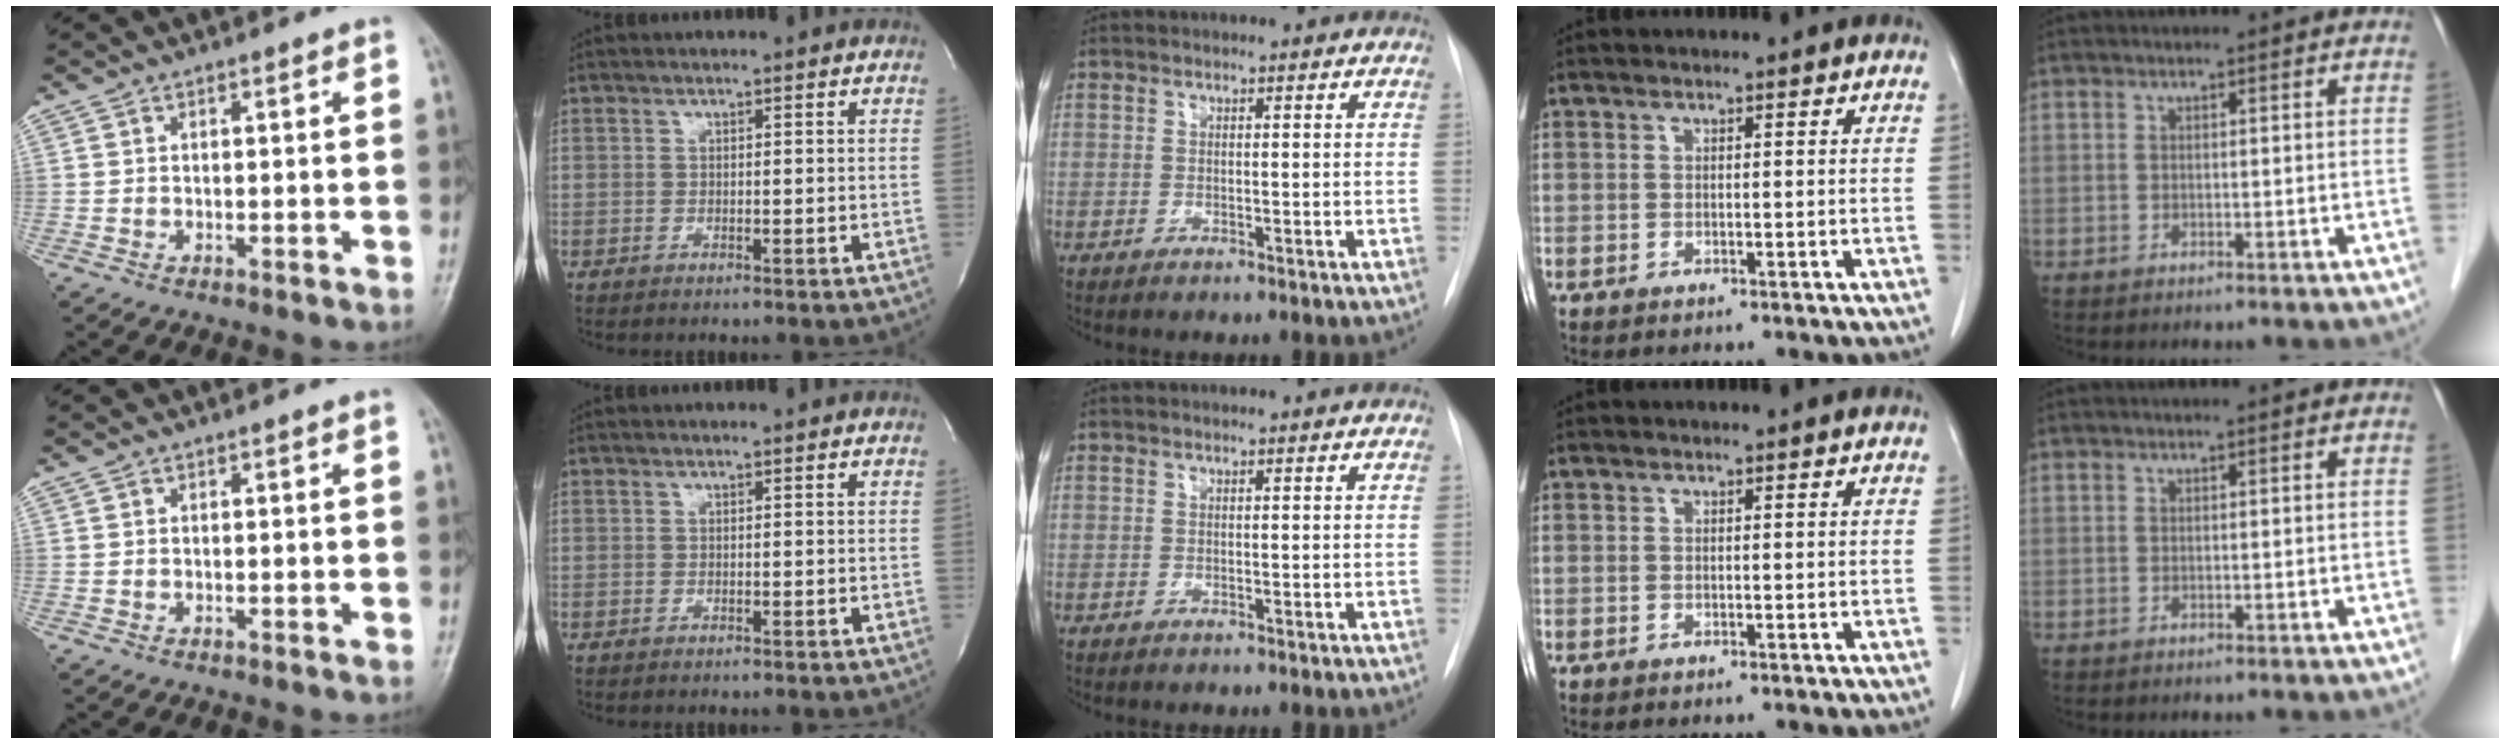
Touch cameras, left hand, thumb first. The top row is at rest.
{}